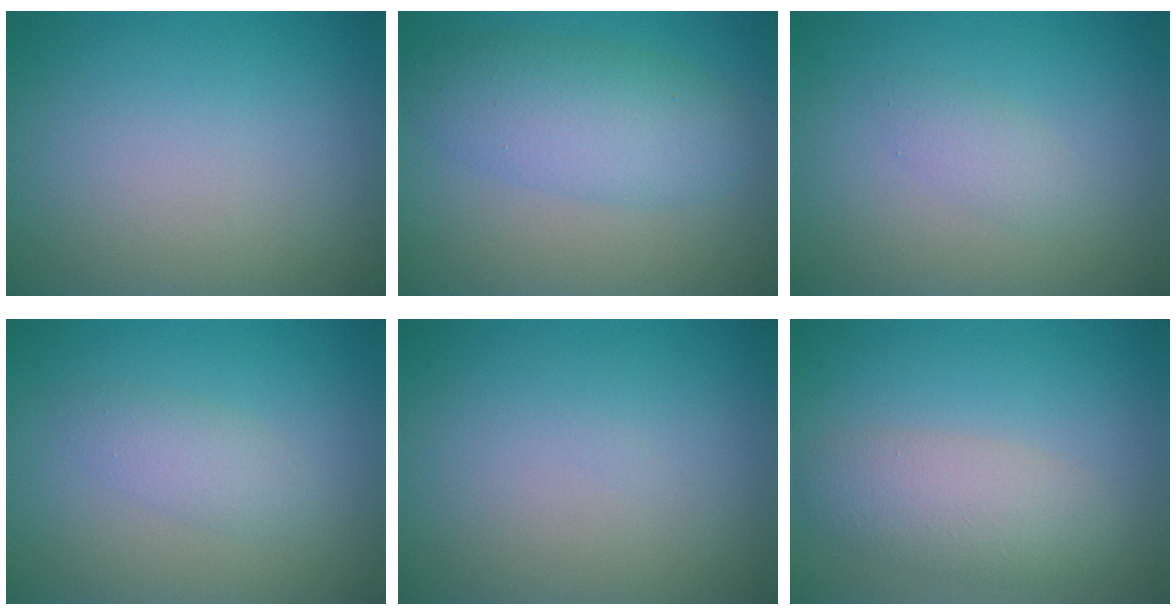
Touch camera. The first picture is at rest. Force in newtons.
{"total": 5.1, "press": 5.1, "slide": 0.1}
{"total": 1.3, "press": 1.3, "slide": 0.1}
{"total": 1.8, "press": 1.8, "slide": 0.0}
{"total": 0.0}
{"total": 3.7, "press": 3.7, "slide": 0.0}